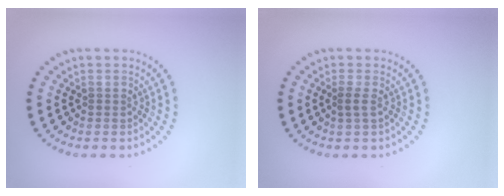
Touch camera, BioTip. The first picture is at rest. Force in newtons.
{"total": 0.8, "press": 0.7, "slide": 0.4}